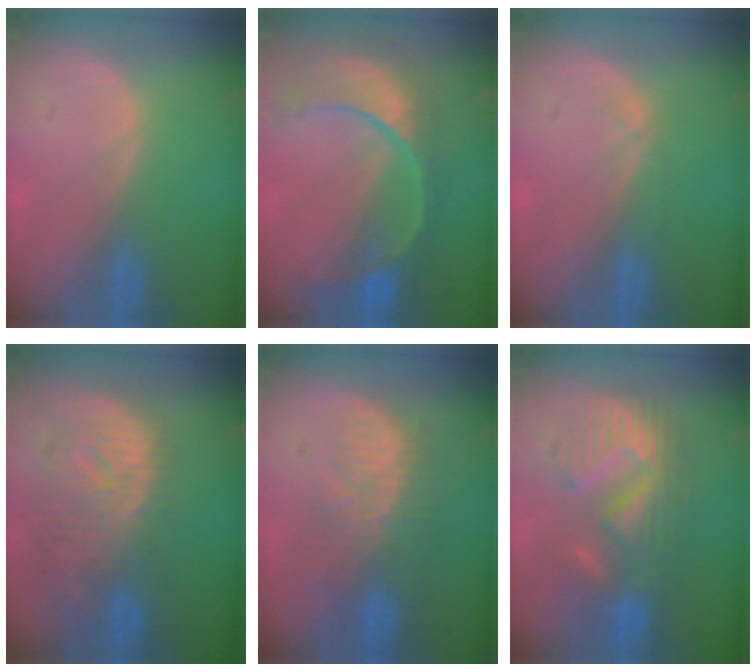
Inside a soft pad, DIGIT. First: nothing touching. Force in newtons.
{"total": 10.9, "press": 9.2, "slide": 5.9}
{"total": 0.9, "press": 0.8, "slide": 0.2}
{"total": 12.2, "press": 10.5, "slide": 6.2}
{"total": 9.3, "press": 8.8, "slide": 3.1}
{"total": 9.9, "press": 9.9, "slide": 0.5}